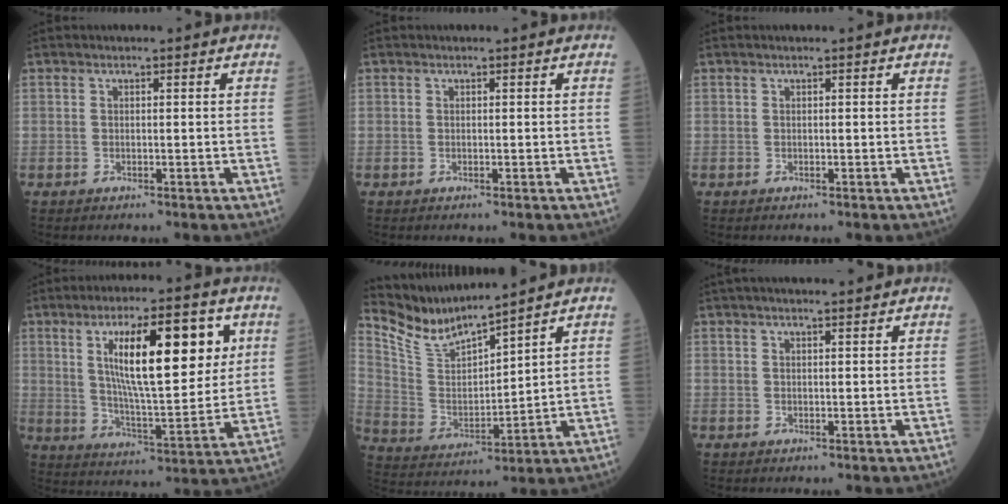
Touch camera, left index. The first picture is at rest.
{"total": 0.0}
{"total": 0.0}
{"total": 16.0, "force": [5.2, 3.7, 14.7], "torque": [-0.248, 0.003, 0.086]}
{"total": 9.5, "force": [9.1, -0.2, 2.6], "torque": [-0.079, -0.003, 0.198]}
{"total": 5.6, "force": [4.7, 0.4, 3.0], "torque": [-0.043, 0.023, 0.066]}